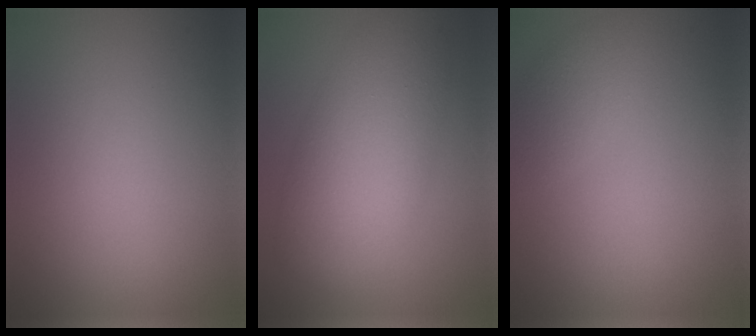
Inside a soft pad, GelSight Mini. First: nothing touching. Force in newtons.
{"total": 7.7, "press": 7.7, "slide": 0.1}
{"total": 2.4, "press": 2.4, "slide": 0.2}